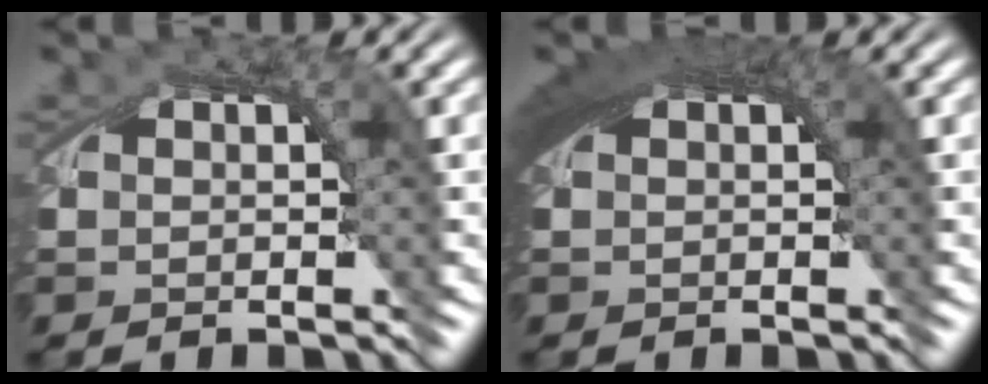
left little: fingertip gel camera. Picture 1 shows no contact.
{"total": 4.5, "force": [0.9, 1.9, 4.0], "torque": [-0.062, 0.003, 0.016]}